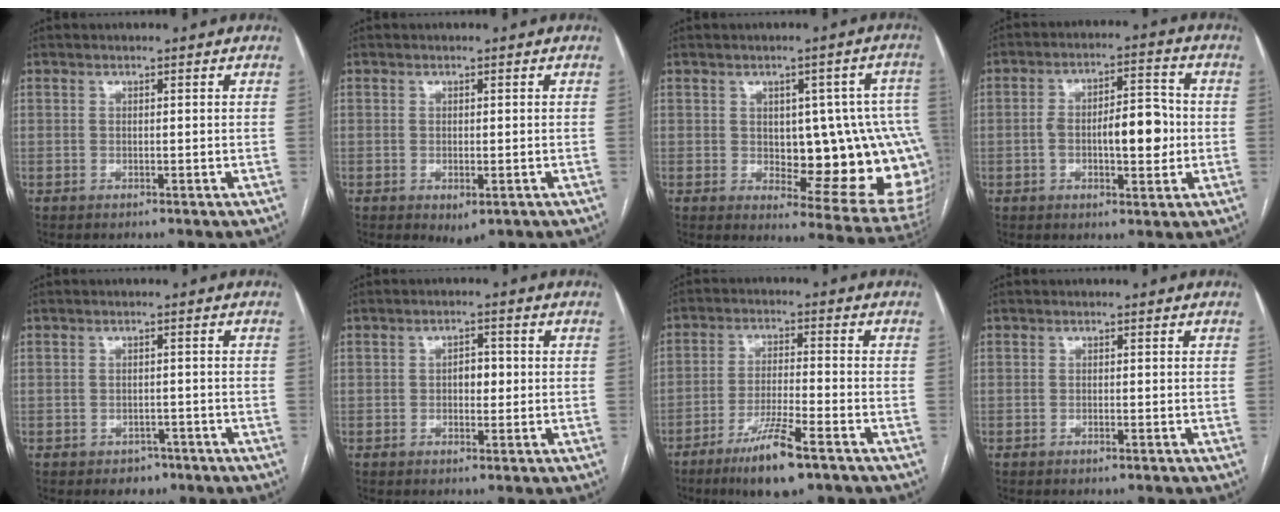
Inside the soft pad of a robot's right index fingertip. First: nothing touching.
{"total": 2.6, "force": [-1.2, 1.1, 2.0], "torque": [-0.026, -0.005, -0.007]}
{"total": 17.1, "force": [-0.7, 6.3, 15.8], "torque": [-0.134, 0.017, 0.011]}
{"total": 9.6, "force": [-1.0, 3.4, 8.9], "torque": [-0.150, 0.019, -0.013]}
{"total": 2.7, "force": [-1.8, 1.8, 0.8], "torque": [-0.009, 0.006, -0.018]}
{"total": 2.6, "force": [0.0, 1.5, 2.1], "torque": [-0.028, 0.006, 0.000]}
{"total": 9.4, "force": [-5.9, 0.8, 7.2], "torque": [-0.137, -0.020, -0.103]}
{"total": 0.6, "force": [-0.5, 0.0, 0.4], "torque": [-0.009, -0.002, -0.006]}